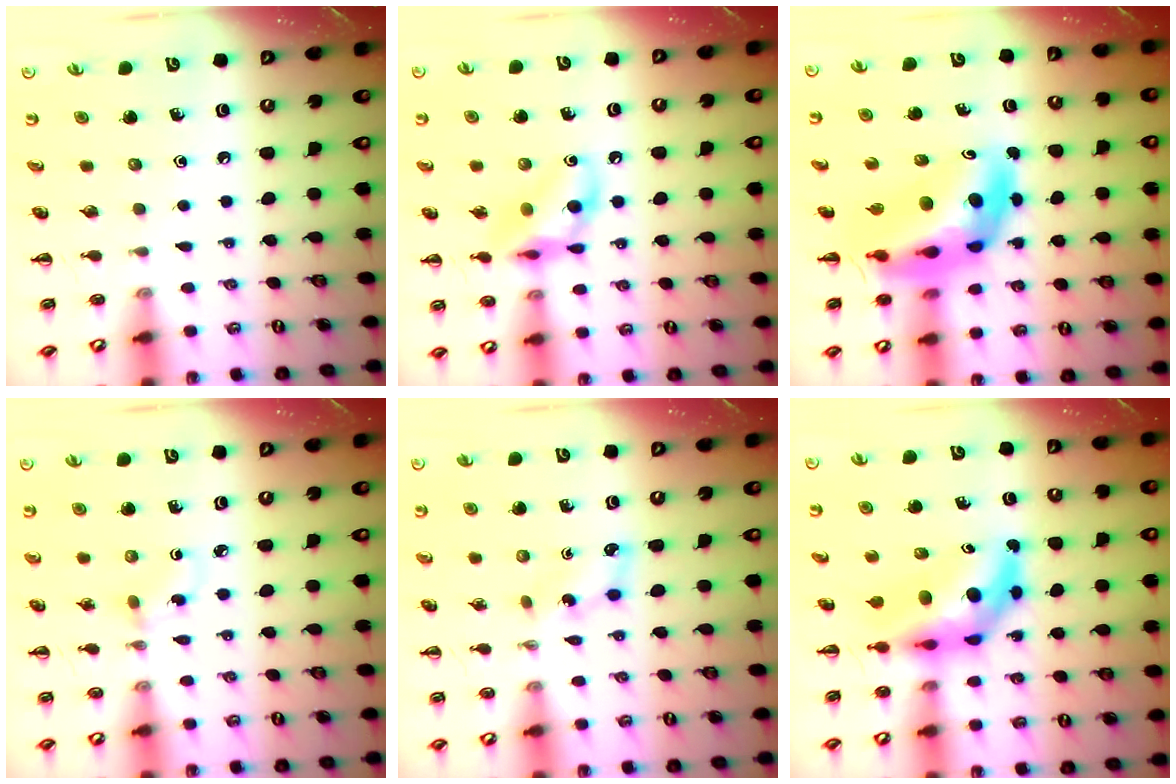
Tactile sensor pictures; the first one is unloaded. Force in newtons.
{"total": 11.0, "press": 11.0, "slide": 1.0}
{"total": 11.0, "press": 10.4, "slide": 3.5}
{"total": 2.0, "press": 1.7, "slide": 1.0}
{"total": 3.6, "press": 3.5, "slide": 1.1}
{"total": 7.0, "press": 6.7, "slide": 2.1}